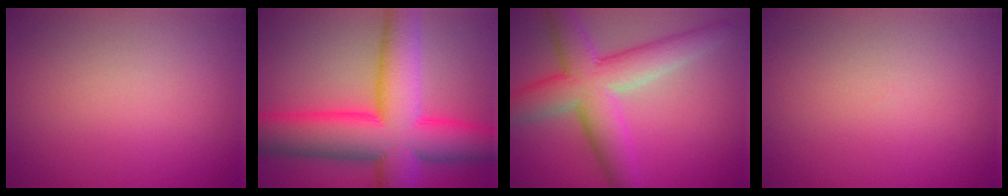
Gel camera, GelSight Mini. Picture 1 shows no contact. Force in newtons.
{"total": 12.8, "press": 12.8, "slide": 0.3}
{"total": 7.5, "press": 7.5, "slide": 0.6}
{"total": 0.0}